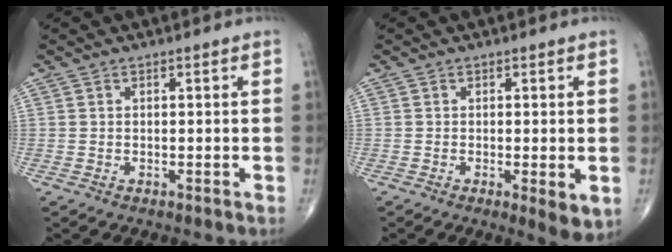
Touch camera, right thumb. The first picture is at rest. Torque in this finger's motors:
{"motor_torque": [-0.13, 0.33, -0.05, -0.15, 0.00]}